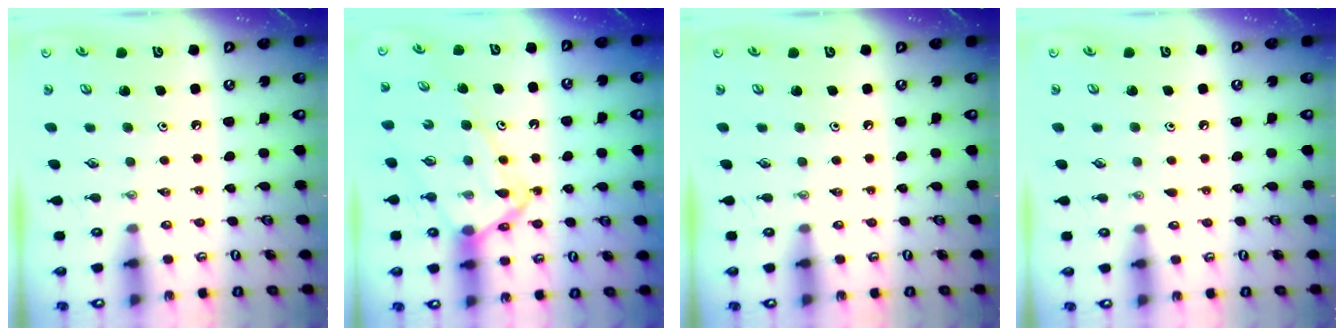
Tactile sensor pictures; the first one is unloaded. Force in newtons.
{"total": 11.1, "press": 11.0, "slide": 1.3}
{"total": 0.0}
{"total": 3.0, "press": 2.9, "slide": 0.4}